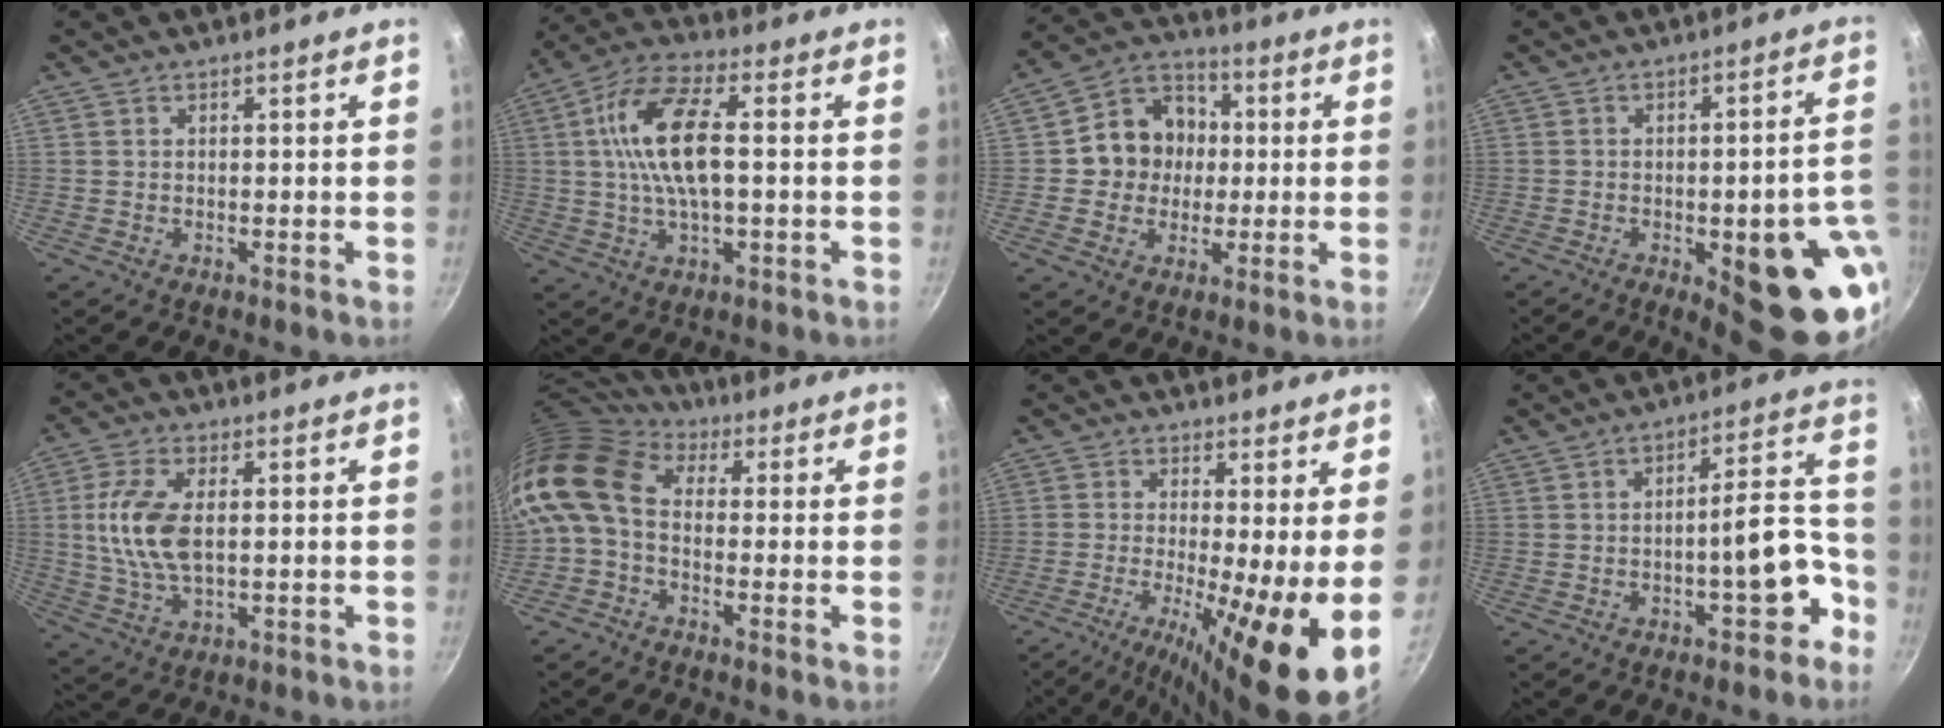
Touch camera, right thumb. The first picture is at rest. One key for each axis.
{"total": 14.3, "fx": 1.1, "fy": 6.0, "fz": 12.9, "tx": -0.246, "ty": 0.023, "tz": 0.009}
{"total": 11.6, "fx": 0.3, "fy": 10.4, "fz": 5.0, "tx": -0.039, "ty": 0.023, "tz": -0.012}
{"total": 20.5, "fx": -6.0, "fy": 7.0, "fz": 18.3, "tx": -0.160, "ty": 0.014, "tz": -0.070}
{"total": 10.6, "fx": 1.0, "fy": 5.3, "fz": 9.1, "tx": -0.186, "ty": 0.000, "tz": 0.020}
{"total": 11.9, "fx": -0.1, "fy": 8.2, "fz": 8.6, "tx": -0.169, "ty": 0.025, "tz": -0.023}
{"total": 14.2, "fx": -1.7, "fy": 2.6, "fz": 13.9, "tx": -0.216, "ty": -0.020, "tz": -0.032}
{"total": 10.2, "fx": -4.7, "fy": 3.8, "fz": 8.2, "tx": -0.071, "ty": 0.066, "tz": -0.059}